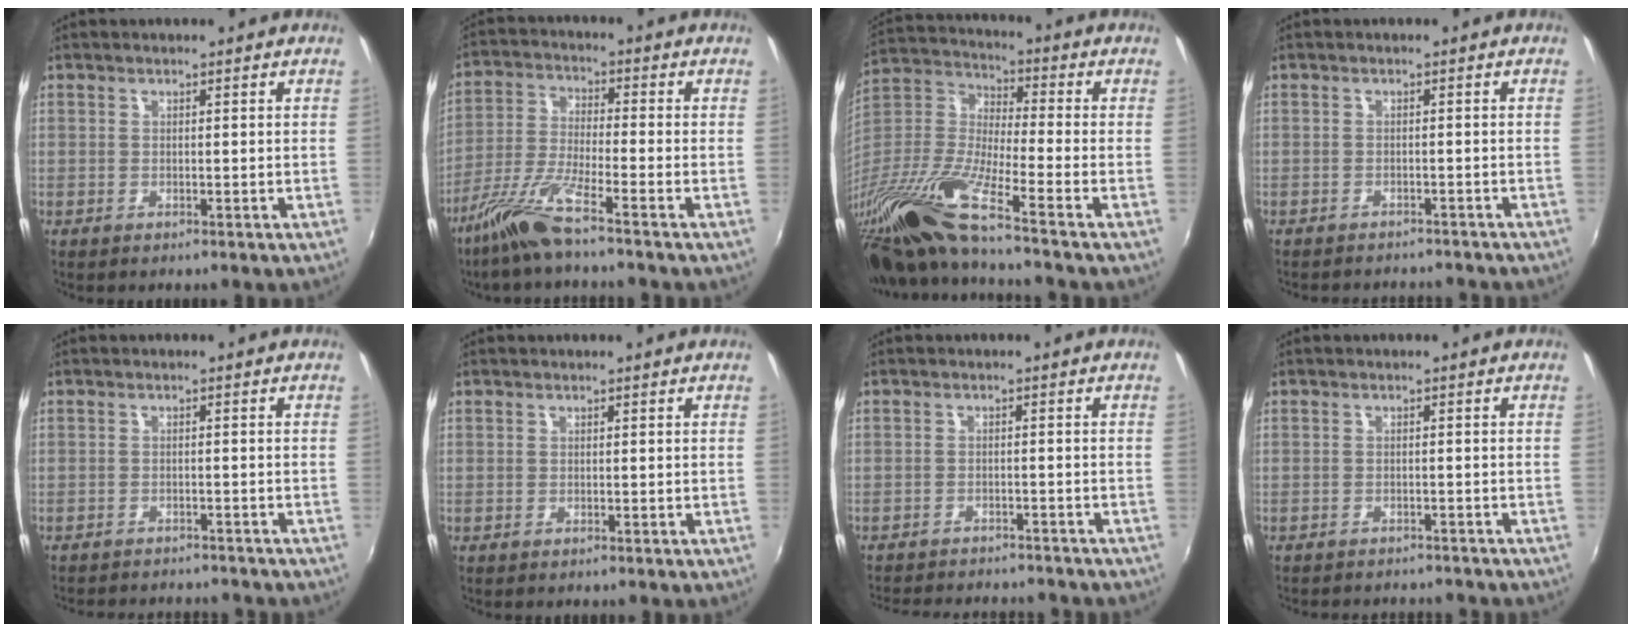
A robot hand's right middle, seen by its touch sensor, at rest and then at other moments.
{"total": 8.6, "force": [-6.3, -0.4, 5.9], "torque": [-0.127, -0.010, -0.124]}
{"total": 19.7, "force": [-15.0, 0.0, 12.8], "torque": [-0.249, -0.040, -0.294]}
{"total": 6.5, "force": [-6.0, 1.7, 1.9], "torque": [-0.047, -0.013, -0.082]}
{"total": 8.9, "force": [-8.1, 2.1, 2.8], "torque": [-0.069, -0.014, -0.114]}
{"total": 0.0}
{"total": 12.6, "force": [-11.3, 3.2, 4.5], "torque": [-0.101, -0.015, -0.158]}
{"total": 7.1, "force": [-6.5, 1.8, 2.1], "torque": [-0.053, -0.013, -0.089]}